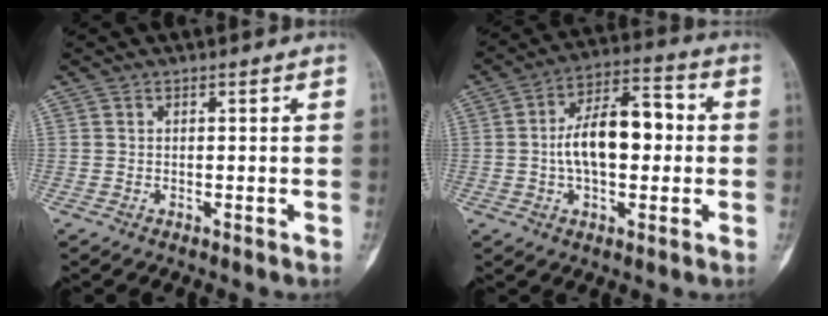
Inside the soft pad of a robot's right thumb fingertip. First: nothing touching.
{"total": 13.8, "force": [0.0, 7.3, 11.7], "torque": [-0.176, 0.033, -0.007]}